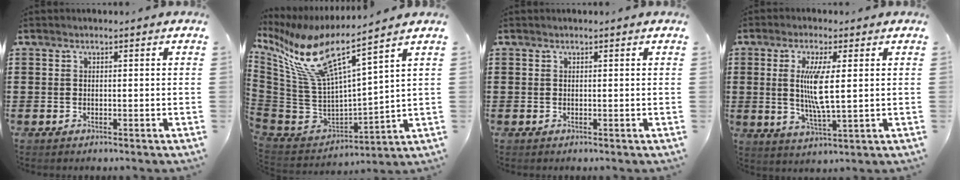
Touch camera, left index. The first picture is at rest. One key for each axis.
{"total": 10.9, "fx": 6.9, "fy": 1.7, "fz": 8.2, "tx": -0.212, "ty": -0.065, "tz": 0.109}
{"total": 0.0}
{"total": 6.9, "fx": 1.2, "fy": 1.4, "fz": 6.6, "tx": -0.136, "ty": -0.003, "tz": 0.016}